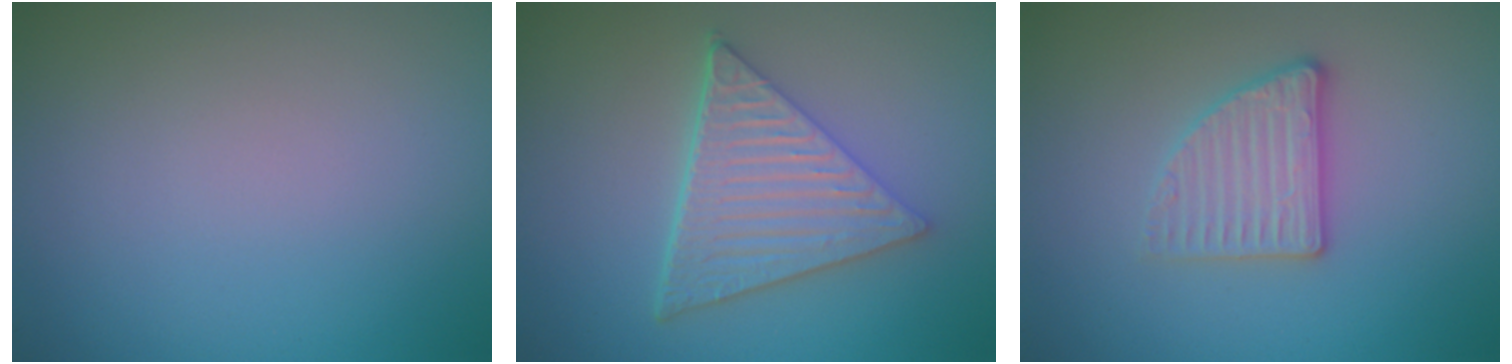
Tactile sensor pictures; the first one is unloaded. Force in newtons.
{"total": 6.1, "press": 4.5, "slide": 4.1}
{"total": 3.0, "press": 2.8, "slide": 1.2}